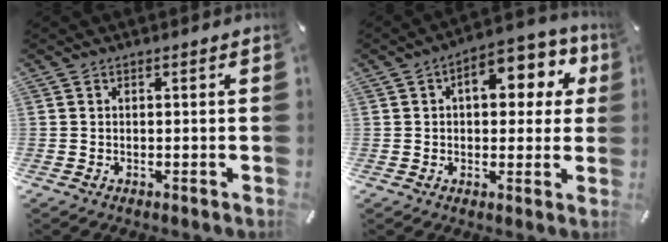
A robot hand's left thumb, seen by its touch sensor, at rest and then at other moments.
{"total": 11.5, "force": [3.4, 6.6, 8.8], "torque": [-0.112, -0.008, 0.051]}